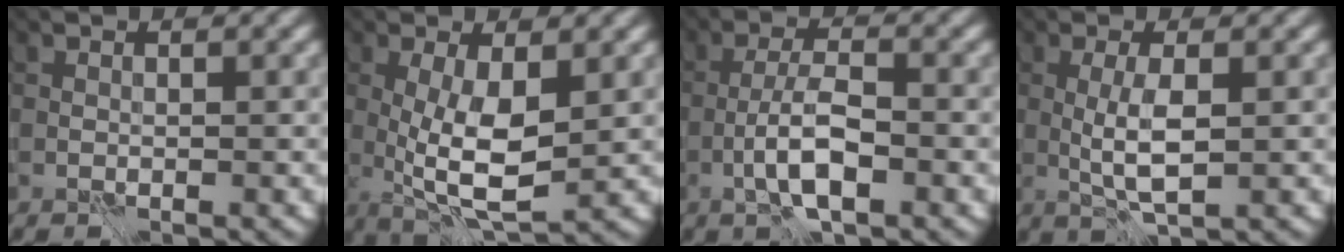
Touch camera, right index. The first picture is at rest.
{"total": 5.8, "force": [-0.1, 1.9, 5.5], "torque": [-0.109, -0.010, 0.002]}
{"total": 4.0, "force": [-1.9, 0.9, 3.4], "torque": [-0.062, 0.005, -0.040]}
{"total": 3.0, "force": [-0.2, 0.5, 2.9], "torque": [-0.062, 0.000, -0.003]}